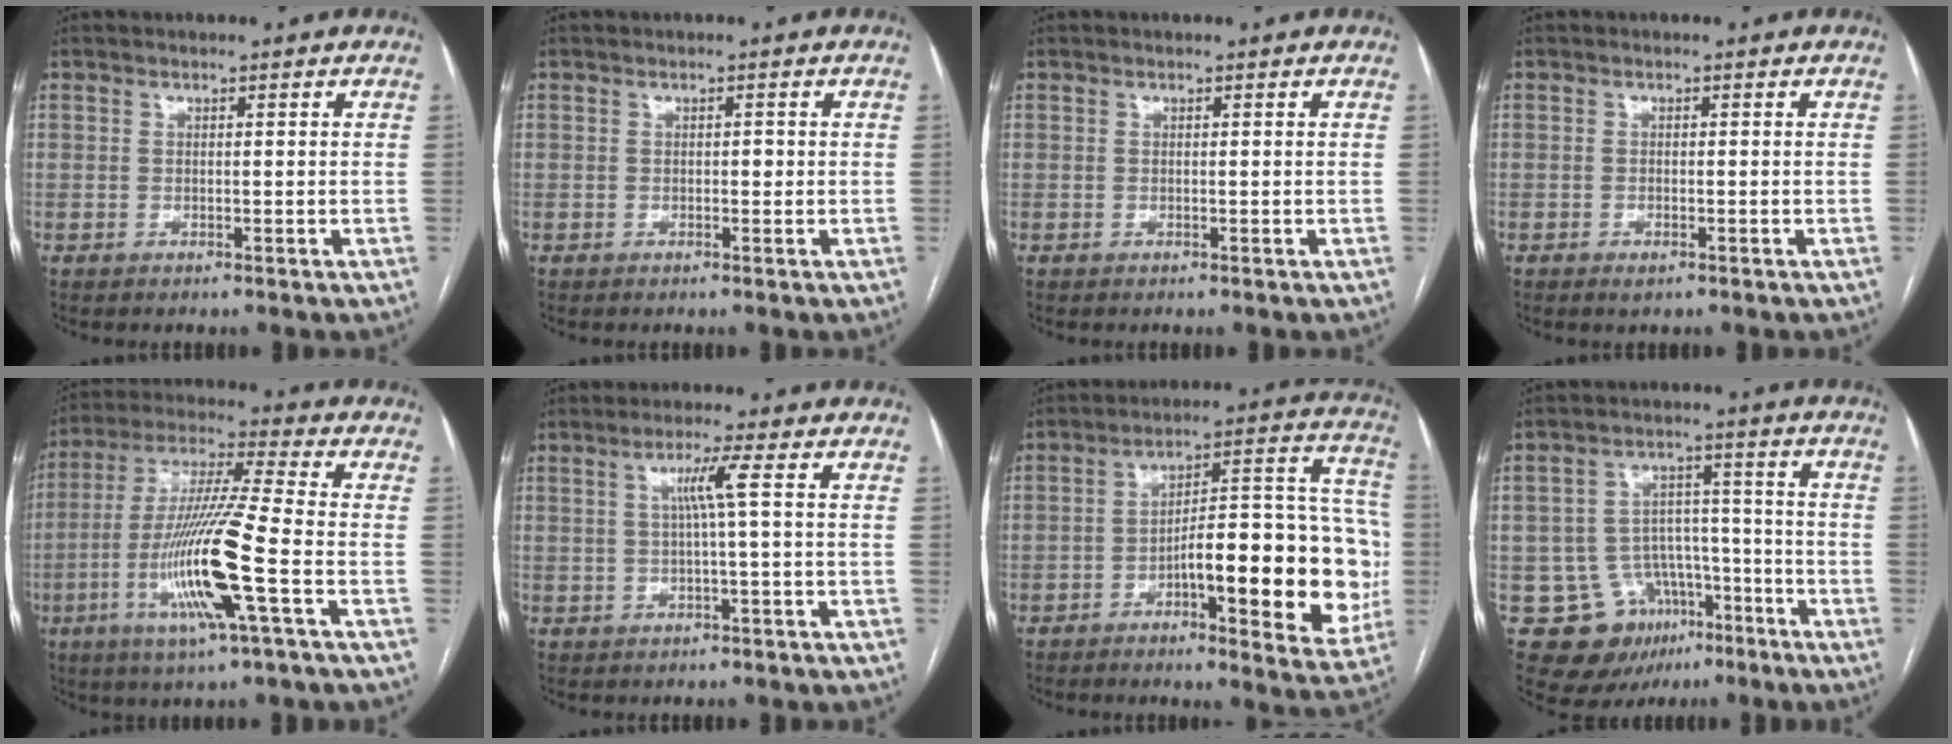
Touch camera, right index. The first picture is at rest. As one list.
[{"total": 0.8, "force": [-0.1, 0.5, 0.6], "torque": [-0.005, 0.002, -0.002]}, {"total": 0.0}, {"total": 1.2, "force": [-0.8, 0.4, 0.8], "torque": [-0.013, 0.000, -0.008]}, {"total": 15.8, "force": [-5.0, -0.3, 15.0], "torque": [-0.305, -0.013, -0.100]}, {"total": 3.9, "force": [0.6, -0.9, 3.7], "torque": [-0.073, 0.005, 0.013]}, {"total": 21.0, "force": [-5.0, 5.3, 19.7], "torque": [-0.211, 0.039, -0.059]}, {"total": 11.8, "force": [-6.1, 9.3, 3.9], "torque": [-0.059, 0.046, -0.081]}]